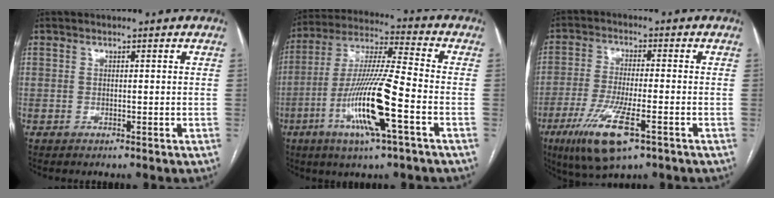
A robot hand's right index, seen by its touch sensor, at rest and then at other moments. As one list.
[{"total": 15.6, "force": [-5.5, 0.5, 14.6], "torque": [-0.293, -0.012, -0.104]}, {"total": 11.3, "force": [-5.7, 2.1, 9.5], "torque": [-0.193, -0.029, -0.096]}]